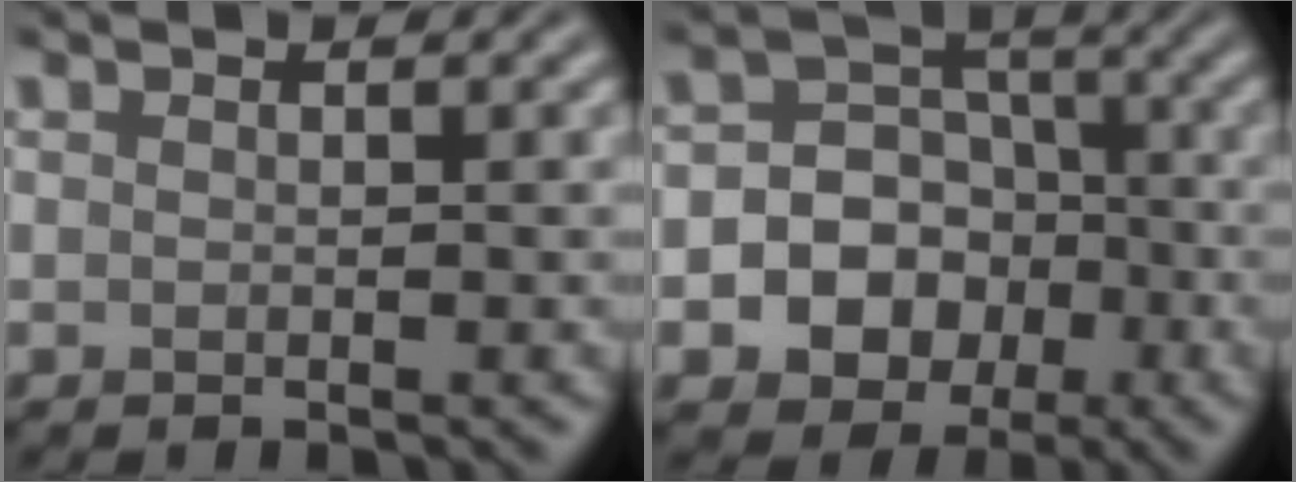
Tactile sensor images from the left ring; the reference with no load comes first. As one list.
[{"total": 9.2, "force": [-2.9, 8.2, 2.9], "torque": [-0.036, 0.007, -0.074]}]